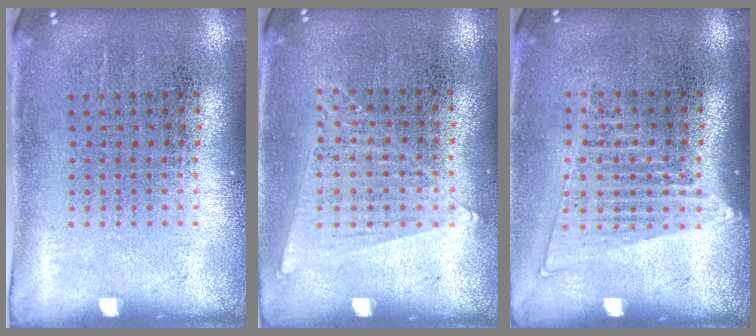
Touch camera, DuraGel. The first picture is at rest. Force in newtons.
{"total": 0.7, "press": 0.5, "slide": 0.5}
{"total": 1.4, "press": 1.2, "slide": 0.7}